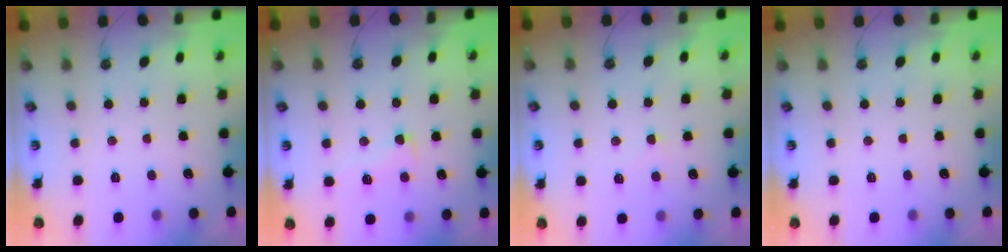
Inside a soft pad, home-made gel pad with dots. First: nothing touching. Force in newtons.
{"total": 1.2, "press": 0.6, "slide": 1.0}
{"total": 2.9, "press": 2.7, "slide": 1.1}
{"total": 0.0}